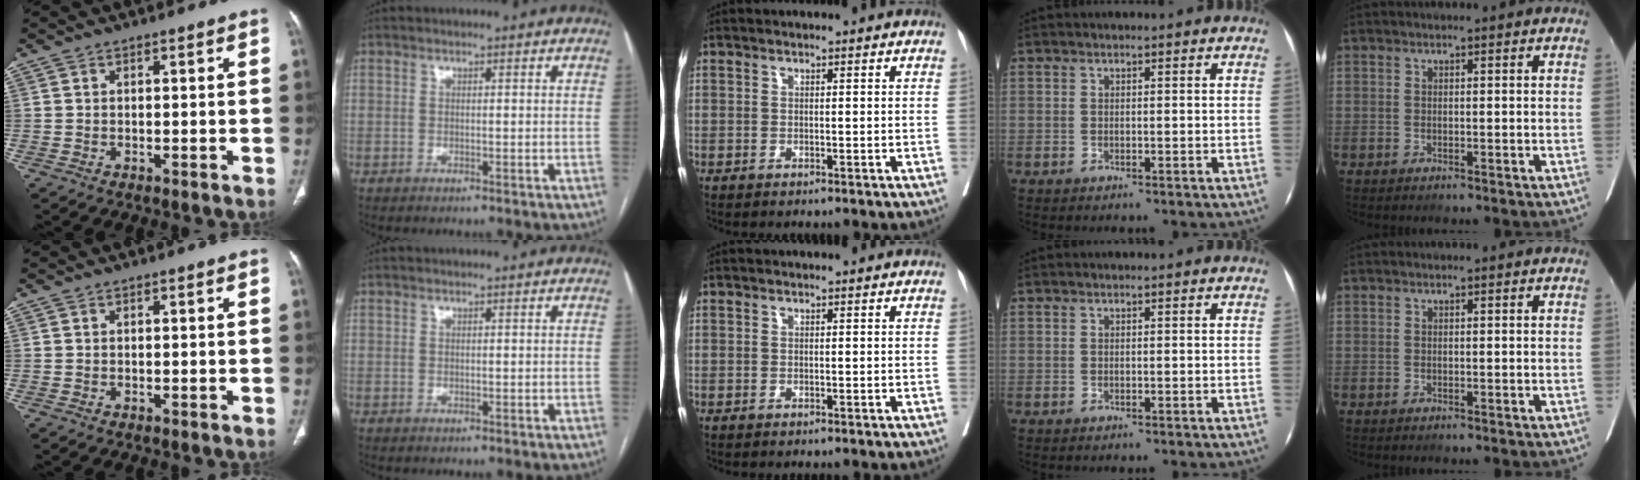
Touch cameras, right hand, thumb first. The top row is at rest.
{}